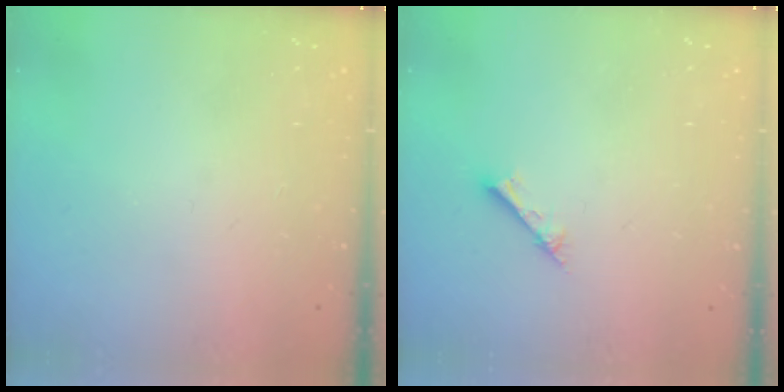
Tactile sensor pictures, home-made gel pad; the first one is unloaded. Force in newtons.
{"total": 1.6, "press": 1.6, "slide": 0.2}